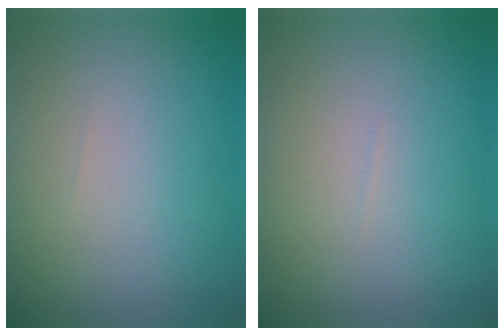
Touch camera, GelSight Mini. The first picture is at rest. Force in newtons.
{"total": 0.0}